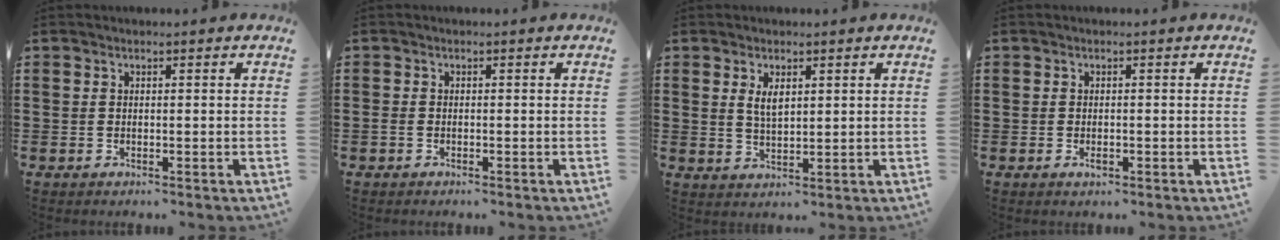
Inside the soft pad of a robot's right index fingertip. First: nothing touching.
{"total": 0.8, "force": [-0.6, 0.3, 0.4], "torque": [-0.009, -0.004, -0.012]}
{"total": 2.9, "force": [1.4, 1.2, 2.2], "torque": [-0.048, 0.004, 0.024]}
{"total": 1.0, "force": [-0.4, 0.4, 0.8], "torque": [-0.015, -0.004, -0.007]}